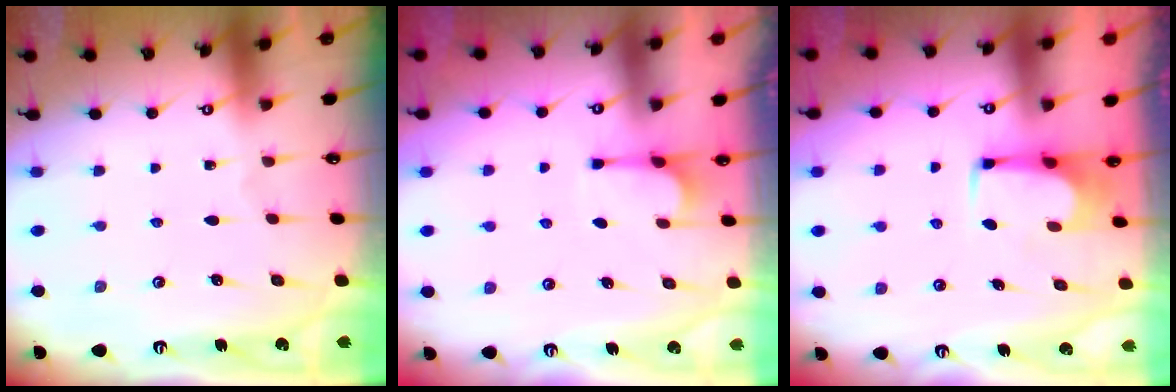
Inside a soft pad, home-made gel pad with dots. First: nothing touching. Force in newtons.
{"total": 2.0, "press": 1.7, "slide": 1.1}
{"total": 3.7, "press": 3.7, "slide": 0.2}